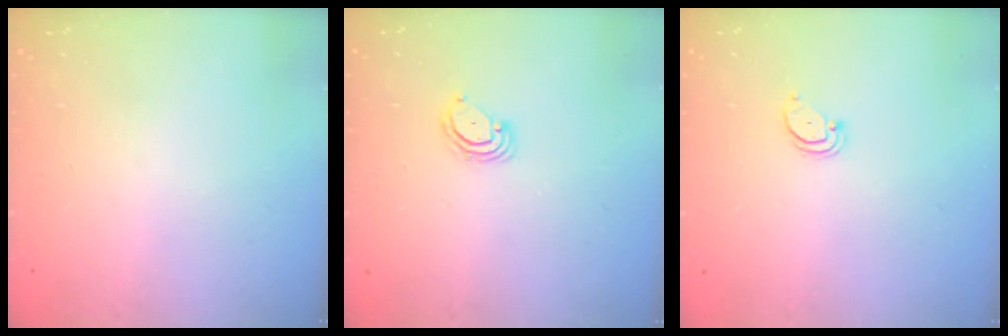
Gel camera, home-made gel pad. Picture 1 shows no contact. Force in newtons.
{"total": 3.8, "press": 3.8, "slide": 0.3}
{"total": 1.5, "press": 1.5, "slide": 0.2}